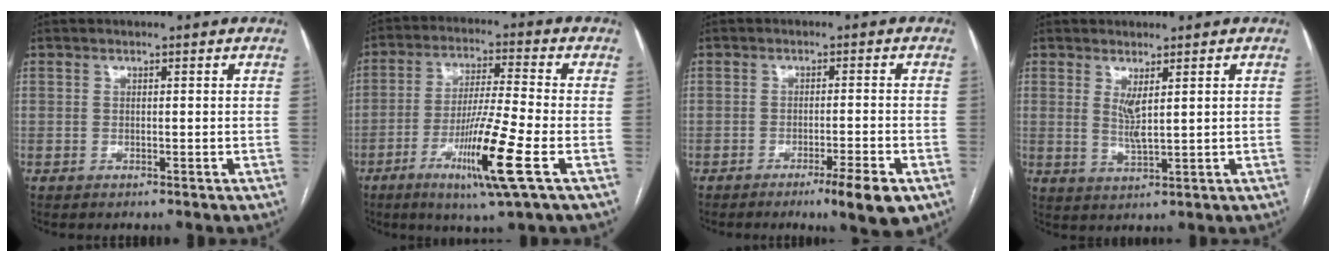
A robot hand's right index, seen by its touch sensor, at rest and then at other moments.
{"total": 12.7, "force": [-5.1, -0.7, 11.6], "torque": [-0.219, -0.023, -0.094]}
{"total": 6.2, "force": [-3.6, 0.2, 5.1], "torque": [-0.071, -0.010, -0.053]}
{"total": 3.1, "force": [1.1, 0.2, 2.9], "torque": [-0.063, -0.011, 0.028]}